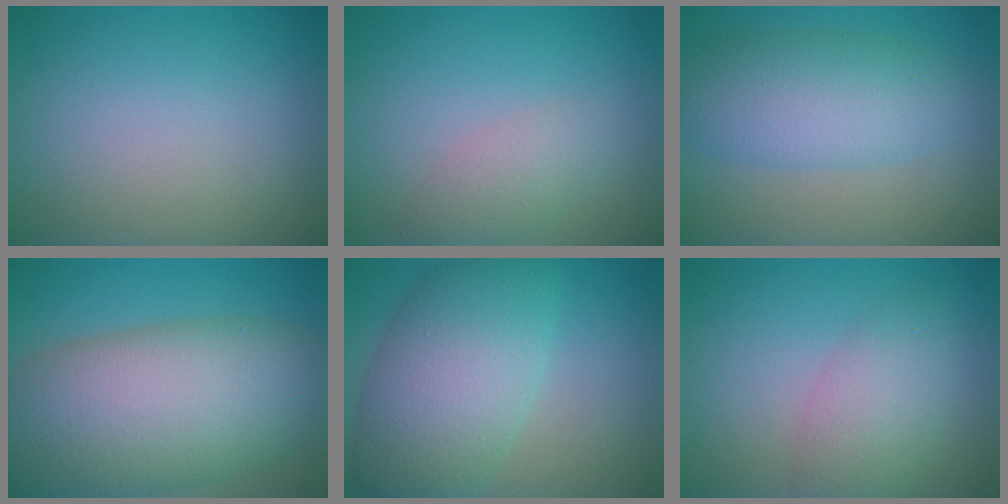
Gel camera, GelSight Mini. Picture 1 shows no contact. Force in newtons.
{"total": 2.3, "press": 2.3, "slide": 0.1}
{"total": 6.1, "press": 6.1, "slide": 0.2}
{"total": 13.4, "press": 13.3, "slide": 0.8}
{"total": 8.5, "press": 8.5, "slide": 0.3}
{"total": 4.2, "press": 4.2, "slide": 0.2}